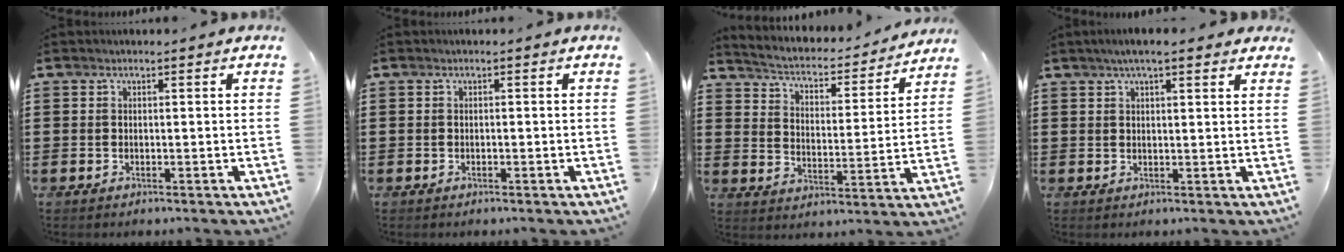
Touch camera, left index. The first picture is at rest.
{"total": 0.0}
{"total": 2.8, "force": [2.7, 0.4, 0.8], "torque": [-0.035, -0.030, 0.034]}
{"total": 4.1, "force": [2.9, 0.7, 2.7], "torque": [-0.058, 0.007, 0.052]}